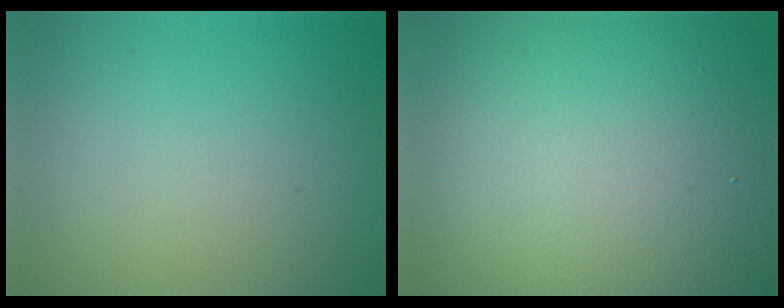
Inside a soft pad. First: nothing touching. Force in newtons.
{"total": 20.5, "press": 20.5, "slide": 0.9}